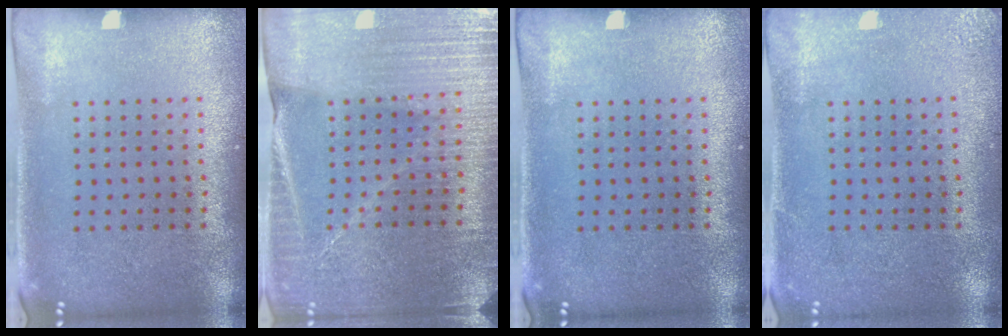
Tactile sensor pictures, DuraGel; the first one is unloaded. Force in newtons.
{"total": 4.0, "press": 3.8, "slide": 1.3}
{"total": 0.0}
{"total": 2.0, "press": 2.0, "slide": 0.3}